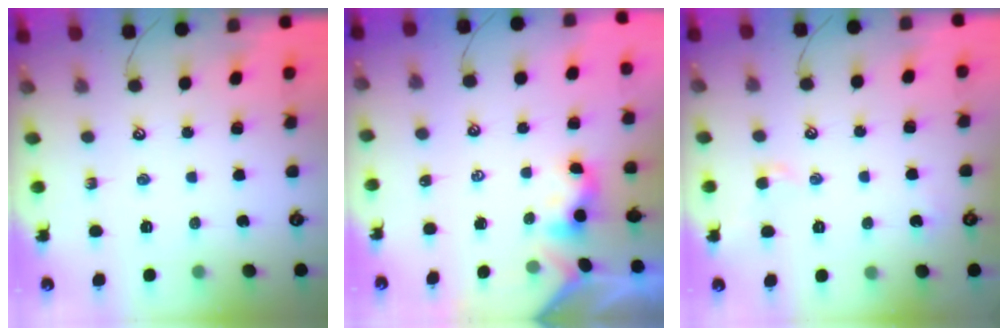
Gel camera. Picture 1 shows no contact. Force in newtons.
{"total": 0.7, "press": 0.6, "slide": 0.4}
{"total": 1.6, "press": 1.5, "slide": 0.7}